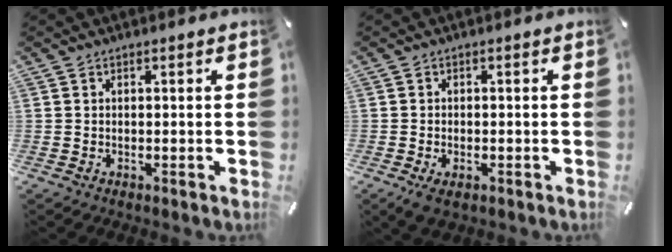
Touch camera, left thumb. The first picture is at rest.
{"total": 2.3, "force": [-1.1, 1.2, 1.6], "torque": [-0.026, 0.004, -0.018]}